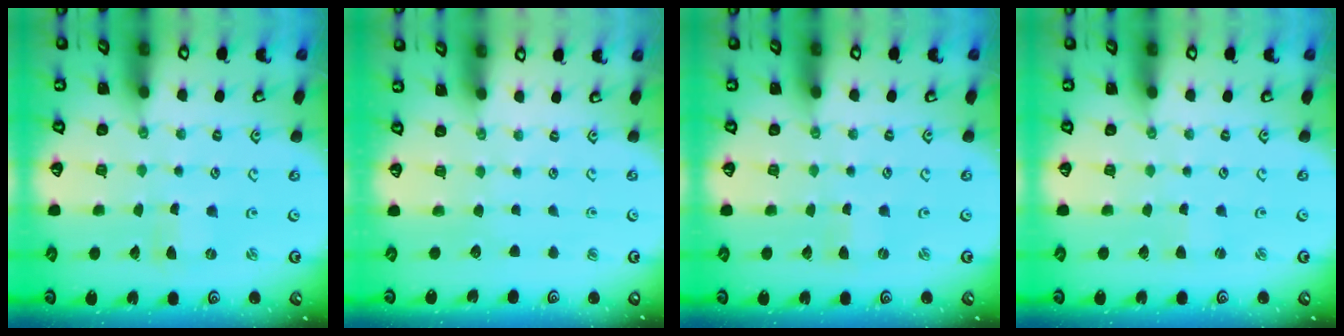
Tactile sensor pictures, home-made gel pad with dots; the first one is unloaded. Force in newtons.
{"total": 0.0}
{"total": 0.0}
{"total": 0.9, "press": 0.8, "slide": 0.1}